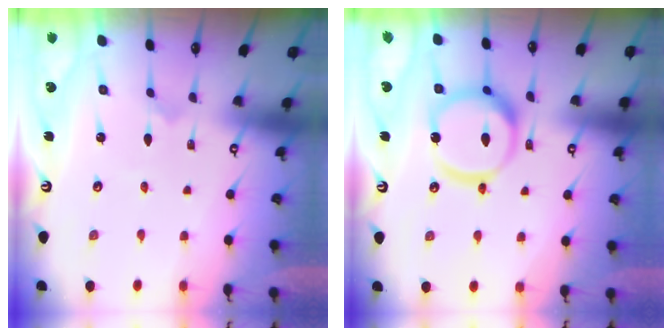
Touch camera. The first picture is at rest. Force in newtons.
{"total": 15.2, "press": 15.1, "slide": 1.8}